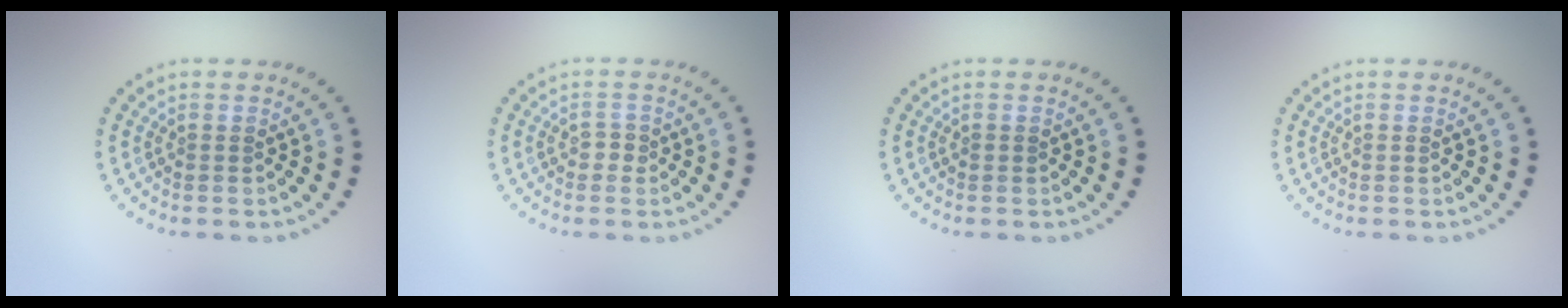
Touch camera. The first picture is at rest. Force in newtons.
{"total": 1.1, "press": 1.0, "slide": 0.4}
{"total": 0.5, "press": 0.5, "slide": 0.1}
{"total": 0.0}